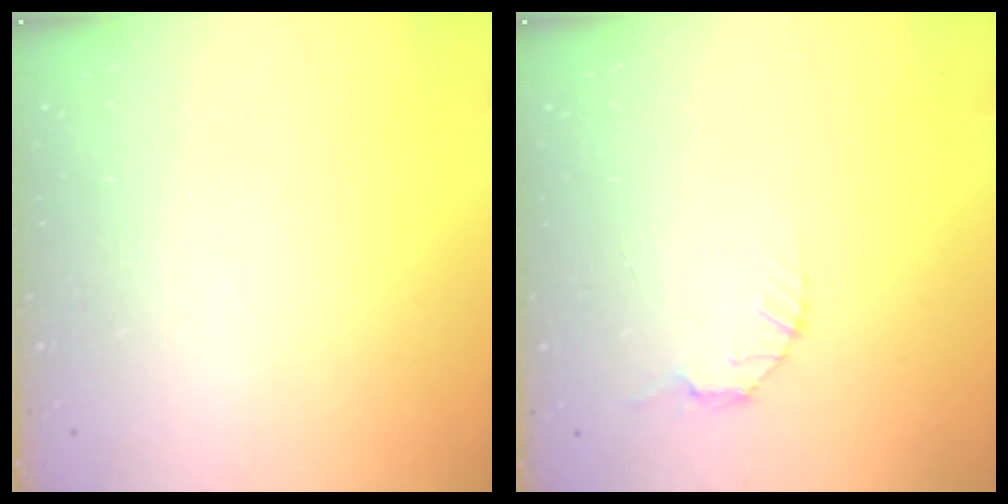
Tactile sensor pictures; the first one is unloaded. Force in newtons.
{"total": 2.8, "press": 2.8, "slide": 0.4}